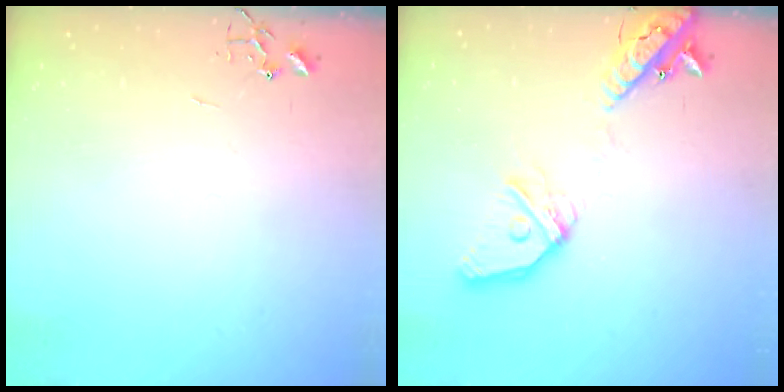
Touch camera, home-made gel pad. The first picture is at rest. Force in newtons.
{"total": 18.2, "press": 18.0, "slide": 3.2}